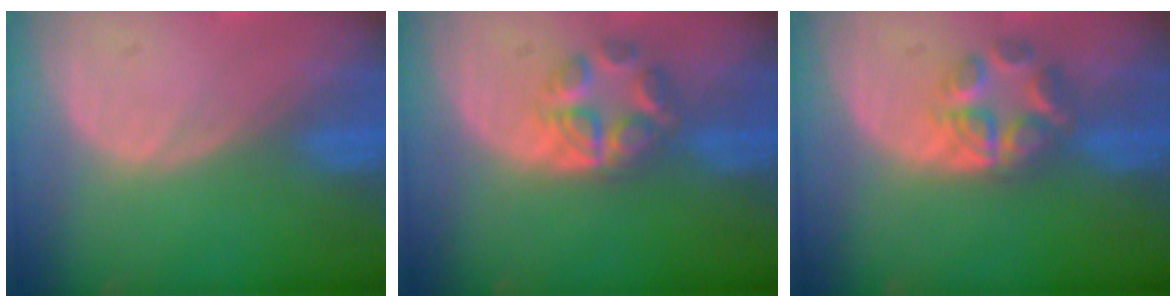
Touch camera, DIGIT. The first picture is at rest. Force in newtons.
{"total": 5.6, "press": 5.3, "slide": 1.7}
{"total": 5.9, "press": 5.4, "slide": 2.2}